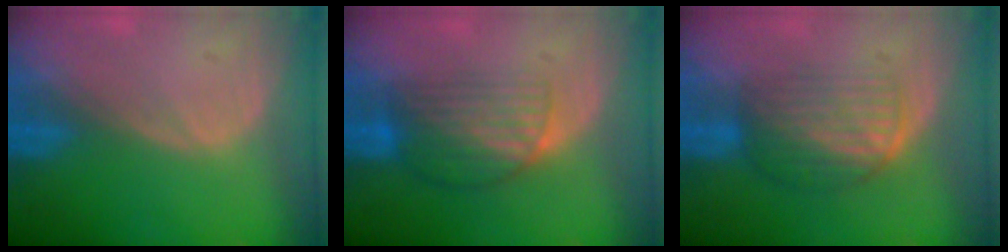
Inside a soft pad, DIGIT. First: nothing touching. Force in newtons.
{"total": 6.6, "press": 5.8, "slide": 3.3}
{"total": 5.8, "press": 5.6, "slide": 1.7}